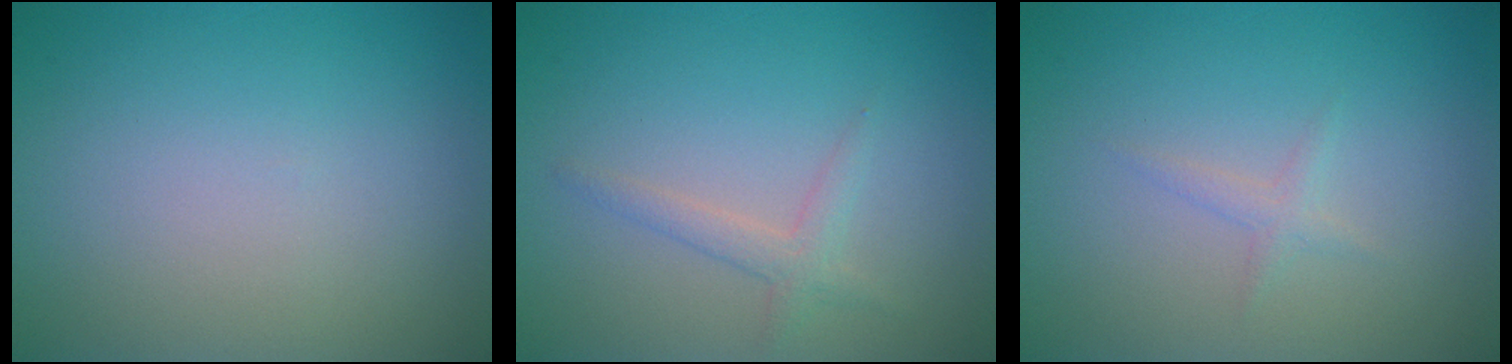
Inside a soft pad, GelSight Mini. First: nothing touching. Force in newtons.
{"total": 1.6, "press": 1.6, "slide": 0.1}
{"total": 0.5, "press": 0.5, "slide": 0.0}